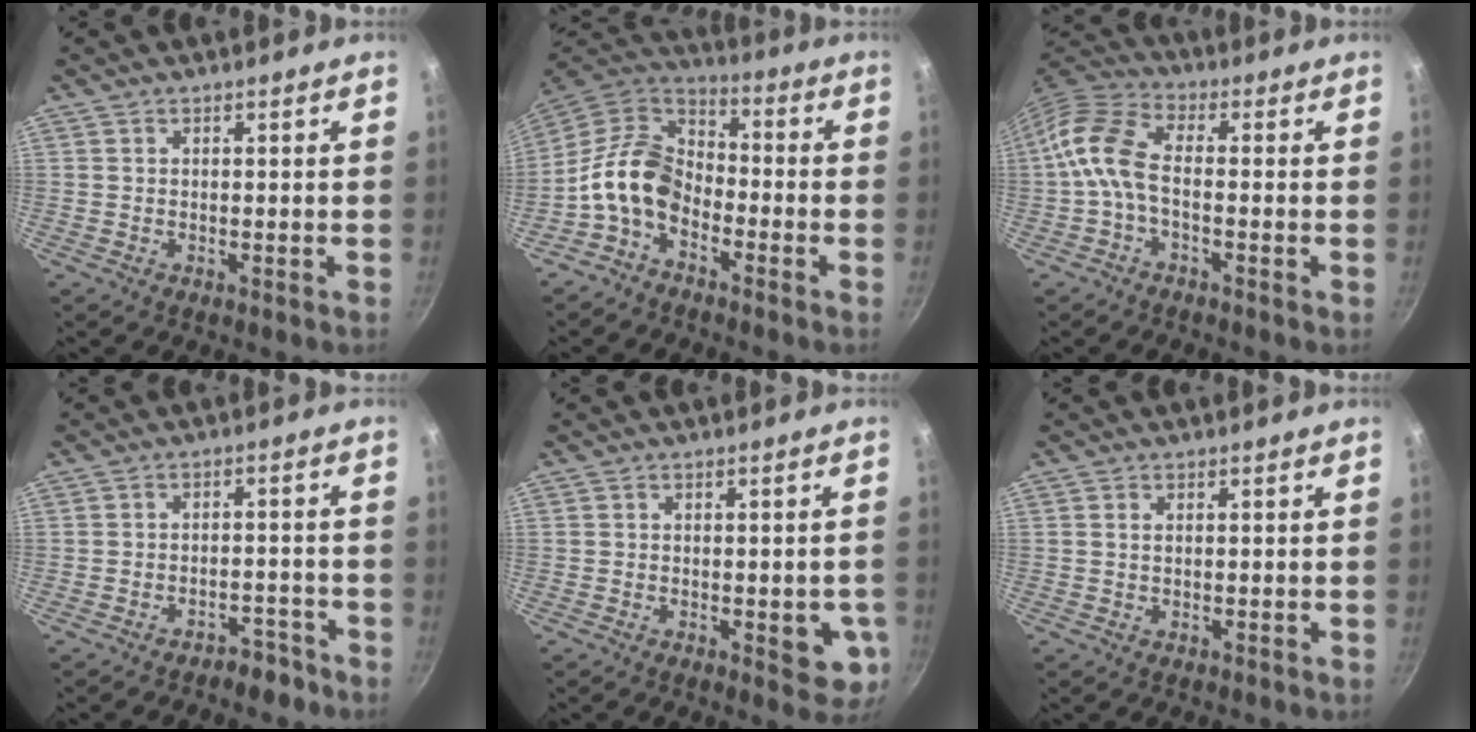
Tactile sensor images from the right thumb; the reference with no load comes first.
{"total": 12.1, "force": [-4.7, 8.1, 7.6], "torque": [-0.125, 0.059, -0.116]}
{"total": 8.7, "force": [-1.7, 4.4, 7.4], "torque": [-0.159, 0.032, -0.054]}
{"total": 4.0, "force": [-3.2, 2.0, 1.3], "torque": [0.005, 0.043, -0.033]}
{"total": 6.4, "force": [-1.4, 3.0, 5.5], "torque": [-0.046, -0.002, -0.017]}
{"total": 1.0, "force": [0.2, 0.6, 0.7], "torque": [-0.013, 0.002, 0.003]}